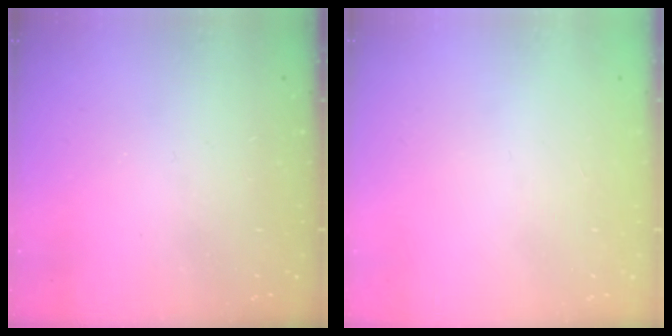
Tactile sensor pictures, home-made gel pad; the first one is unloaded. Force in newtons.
{"total": 0.0}